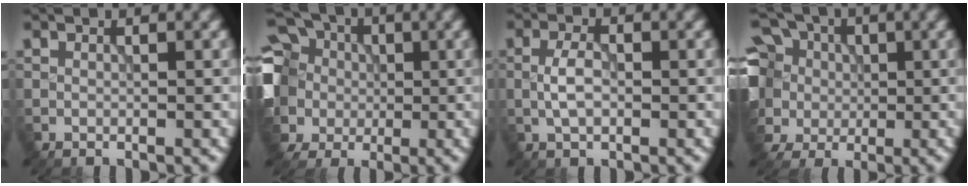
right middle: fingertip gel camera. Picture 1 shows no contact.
{"total": 14.3, "force": [0.8, 12.2, 7.4], "torque": [-0.200, 0.022, -0.016]}
{"total": 2.5, "force": [-0.4, 1.2, 2.1], "torque": [-0.047, 0.006, -0.011]}
{"total": 11.9, "force": [0.9, 10.3, 5.9], "torque": [-0.165, 0.023, -0.015]}